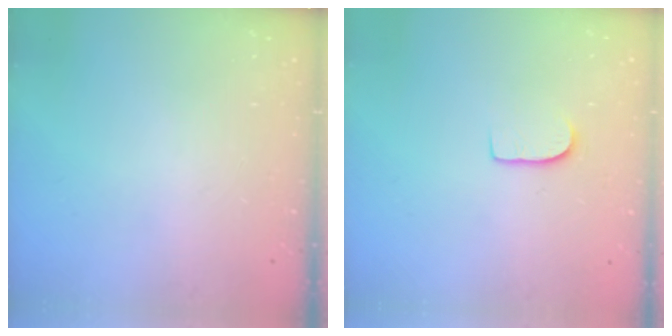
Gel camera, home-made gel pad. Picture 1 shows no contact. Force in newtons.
{"total": 5.8, "press": 5.8, "slide": 0.5}